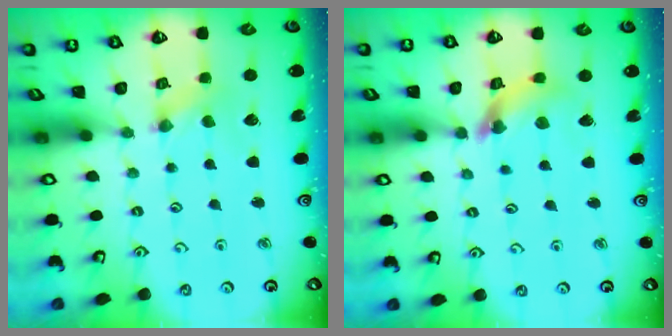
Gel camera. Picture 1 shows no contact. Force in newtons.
{"total": 9.8, "press": 9.8, "slide": 1.0}